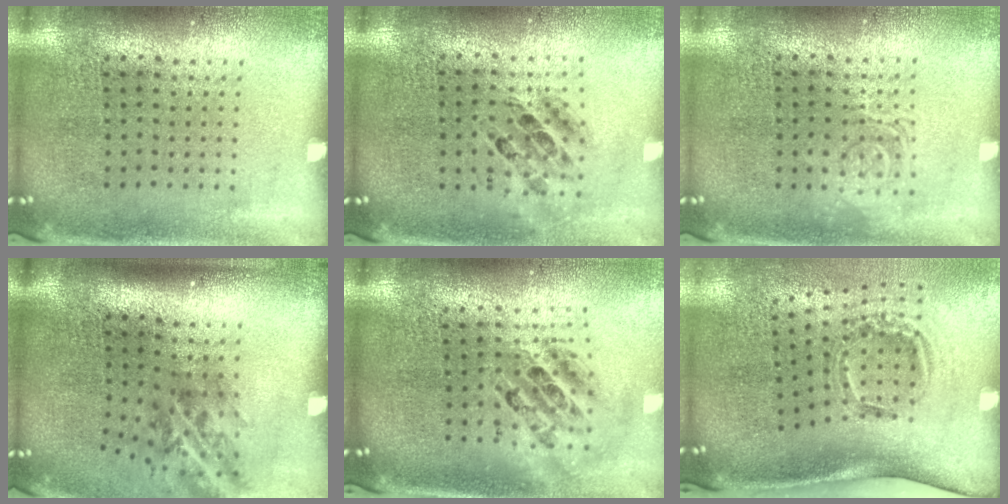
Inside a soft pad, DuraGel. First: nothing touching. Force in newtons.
{"total": 0.8, "press": 0.7, "slide": 0.2}
{"total": 2.2, "press": 2.1, "slide": 0.4}
{"total": 1.7, "press": 1.1, "slide": 1.3}
{"total": 2.1, "press": 1.6, "slide": 1.4}
{"total": 2.1, "press": 1.2, "slide": 1.6}